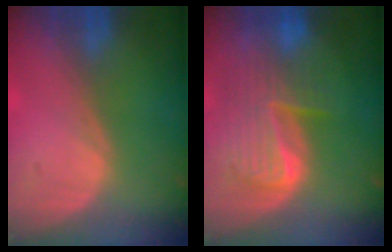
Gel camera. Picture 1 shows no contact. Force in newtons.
{"total": 9.8, "press": 8.4, "slide": 5.0}